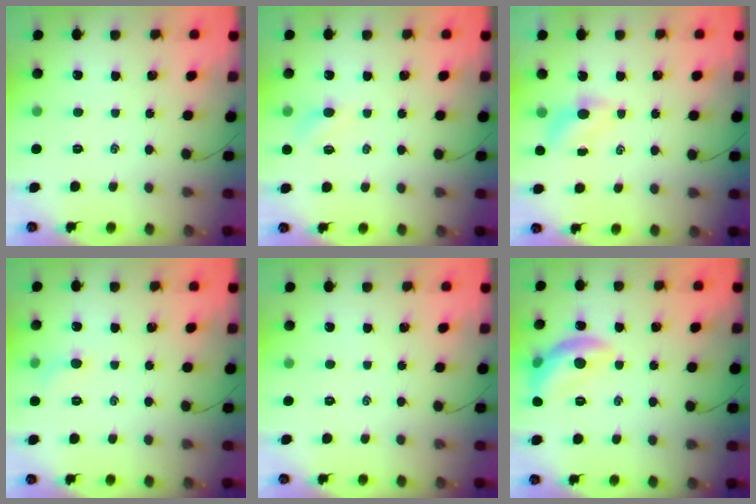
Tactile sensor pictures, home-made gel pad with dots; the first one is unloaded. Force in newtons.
{"total": 3.6, "press": 3.4, "slide": 1.1}
{"total": 3.9, "press": 3.8, "slide": 1.0}
{"total": 3.4, "press": 3.2, "slide": 1.1}
{"total": 0.0}
{"total": 11.7, "press": 11.7, "slide": 1.0}